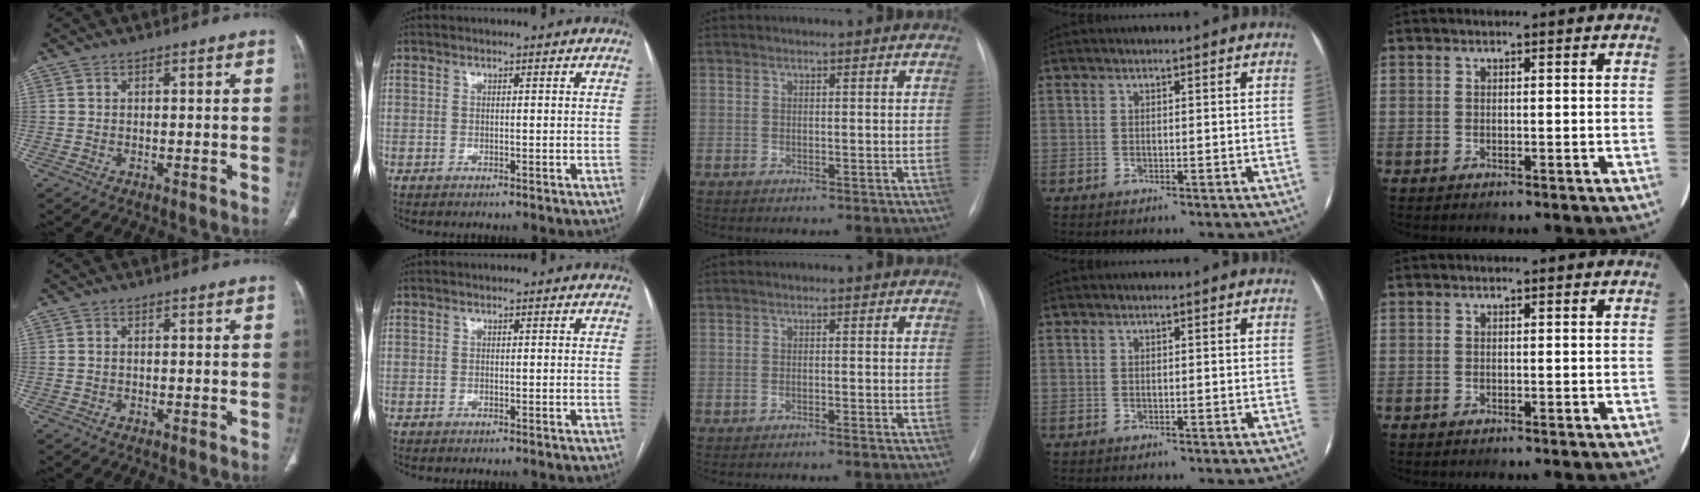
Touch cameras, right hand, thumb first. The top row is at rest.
{"thumb": {"total": 0.7, "force": [-0.1, 0.4, 0.5], "torque": [-0.016, 0.004, 0.002]}, "middle": {"total": 0.9, "force": [-0.6, 0.2, 0.7], "torque": [-0.015, 0.000, -0.009]}}